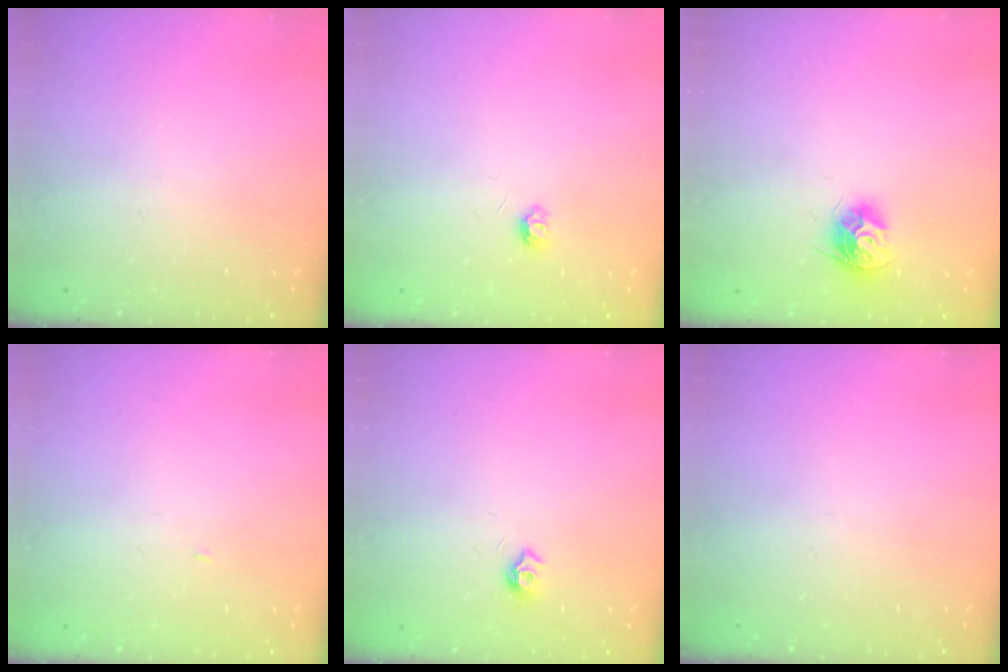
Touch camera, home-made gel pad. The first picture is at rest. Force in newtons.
{"total": 4.2, "press": 4.1, "slide": 0.4}
{"total": 10.1, "press": 10.1, "slide": 0.3}
{"total": 1.4, "press": 1.4, "slide": 0.0}
{"total": 6.0, "press": 6.0, "slide": 0.6}
{"total": 0.0}